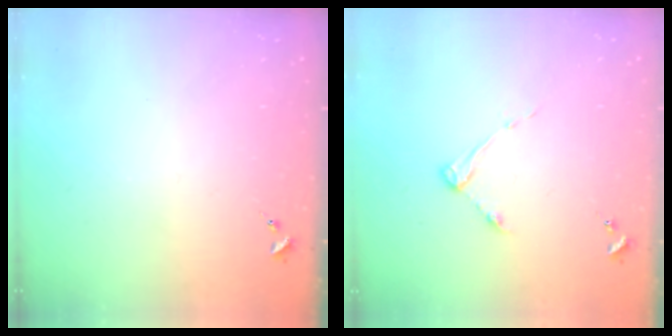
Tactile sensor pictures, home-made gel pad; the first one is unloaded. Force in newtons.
{"total": 4.3, "press": 4.3, "slide": 0.6}